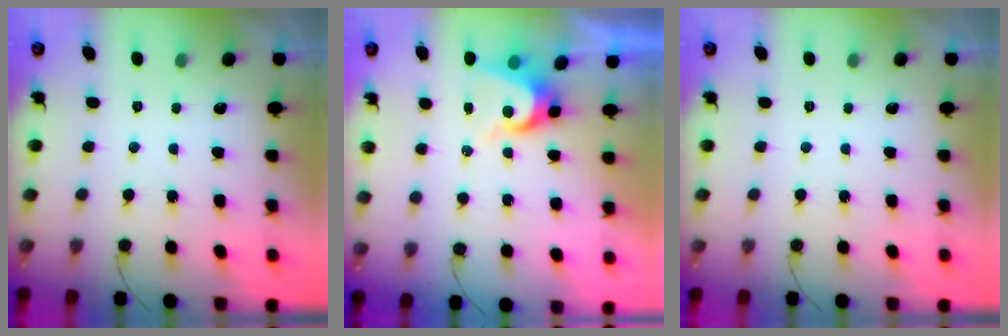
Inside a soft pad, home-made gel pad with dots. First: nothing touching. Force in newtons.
{"total": 6.7, "press": 6.7, "slide": 0.5}
{"total": 0.0}